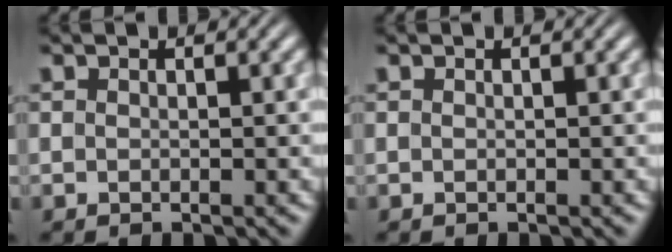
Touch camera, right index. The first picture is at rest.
{"total": 0.0}